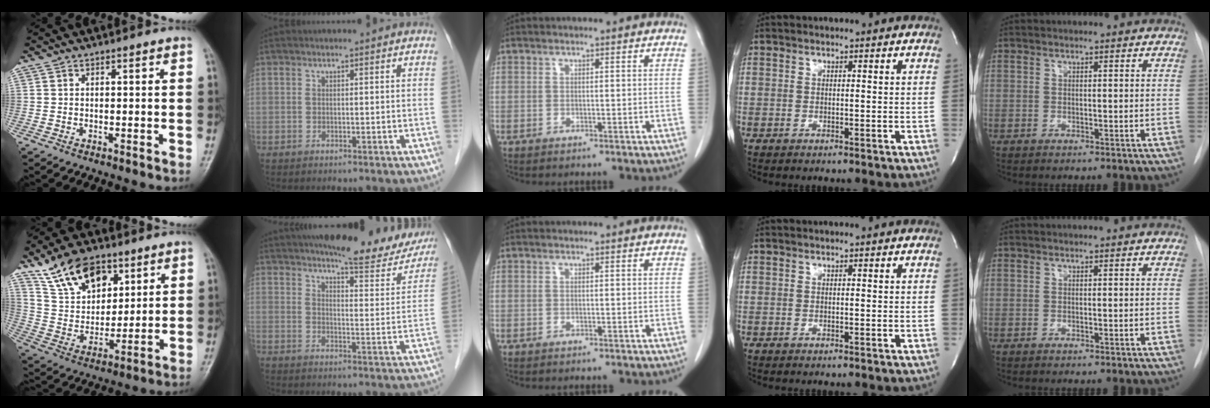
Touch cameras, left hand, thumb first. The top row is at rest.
{"thumb": {"total": 15.2, "force": [9.1, 8.9, 8.2], "torque": [-0.107, -0.037, 0.173]}, "index": {"total": 16.0, "force": [14.1, 3.0, 6.8], "torque": [-0.081, -0.023, 0.170]}}